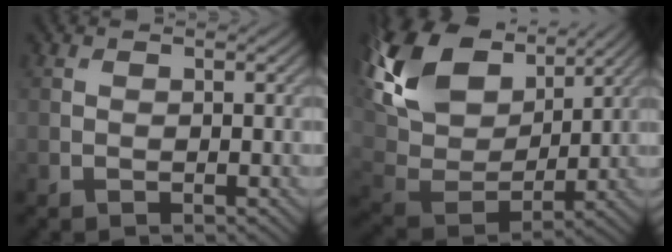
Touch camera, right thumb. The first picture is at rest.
{"total": 15.9, "force": [9.1, 8.8, 9.6], "torque": [-0.257, 0.041, 0.169]}